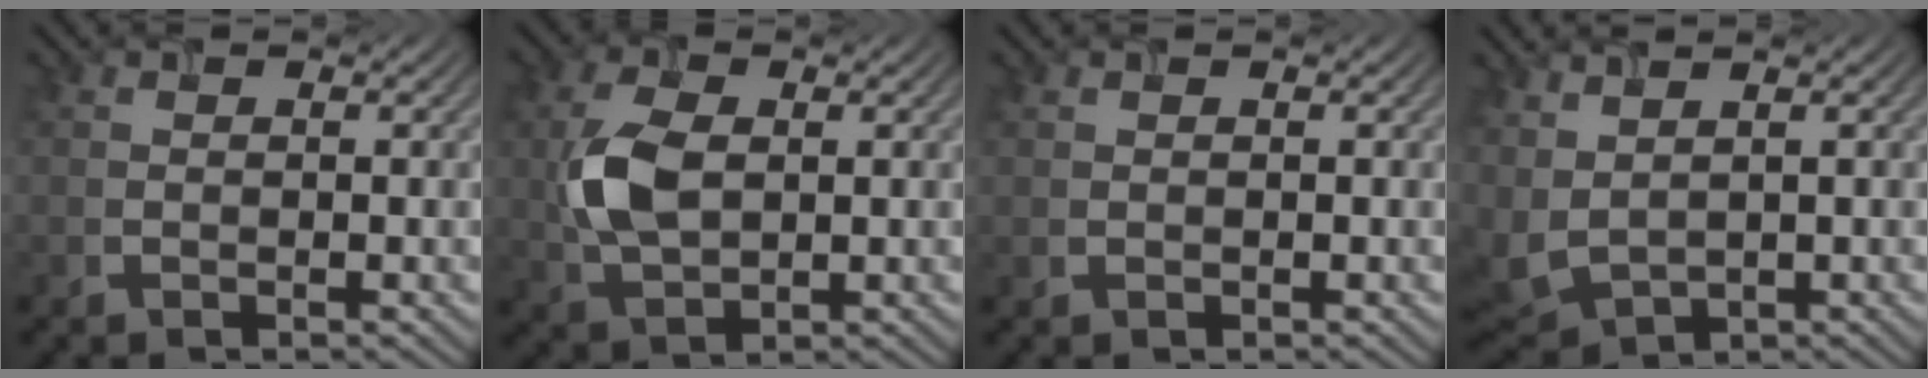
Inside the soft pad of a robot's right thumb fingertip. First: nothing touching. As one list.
[{"total": 6.9, "force": [0.6, 4.2, 5.4], "torque": [-0.132, 0.002, 0.011]}, {"total": 0.0}, {"total": 5.1, "force": [2.1, 3.1, 3.5], "torque": [-0.120, -0.003, 0.054]}]